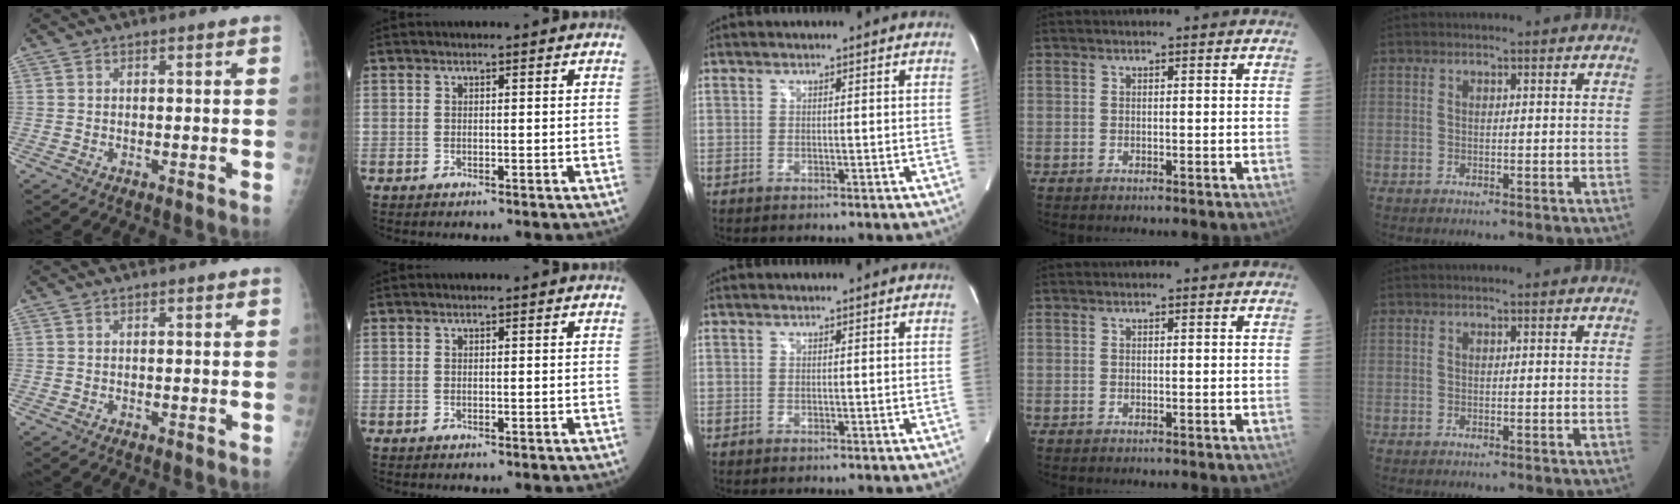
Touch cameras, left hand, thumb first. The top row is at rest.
{}